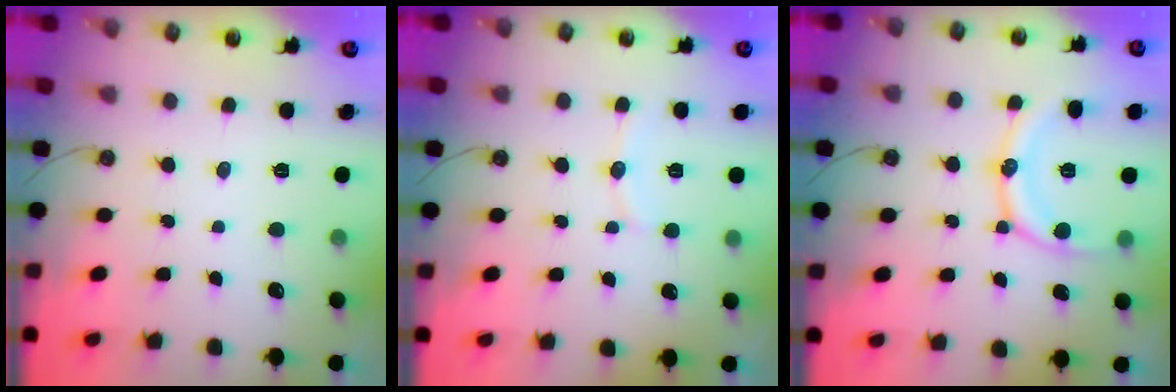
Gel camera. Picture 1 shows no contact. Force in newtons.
{"total": 5.7, "press": 5.5, "slide": 1.5}
{"total": 12.5, "press": 12.5, "slide": 0.7}